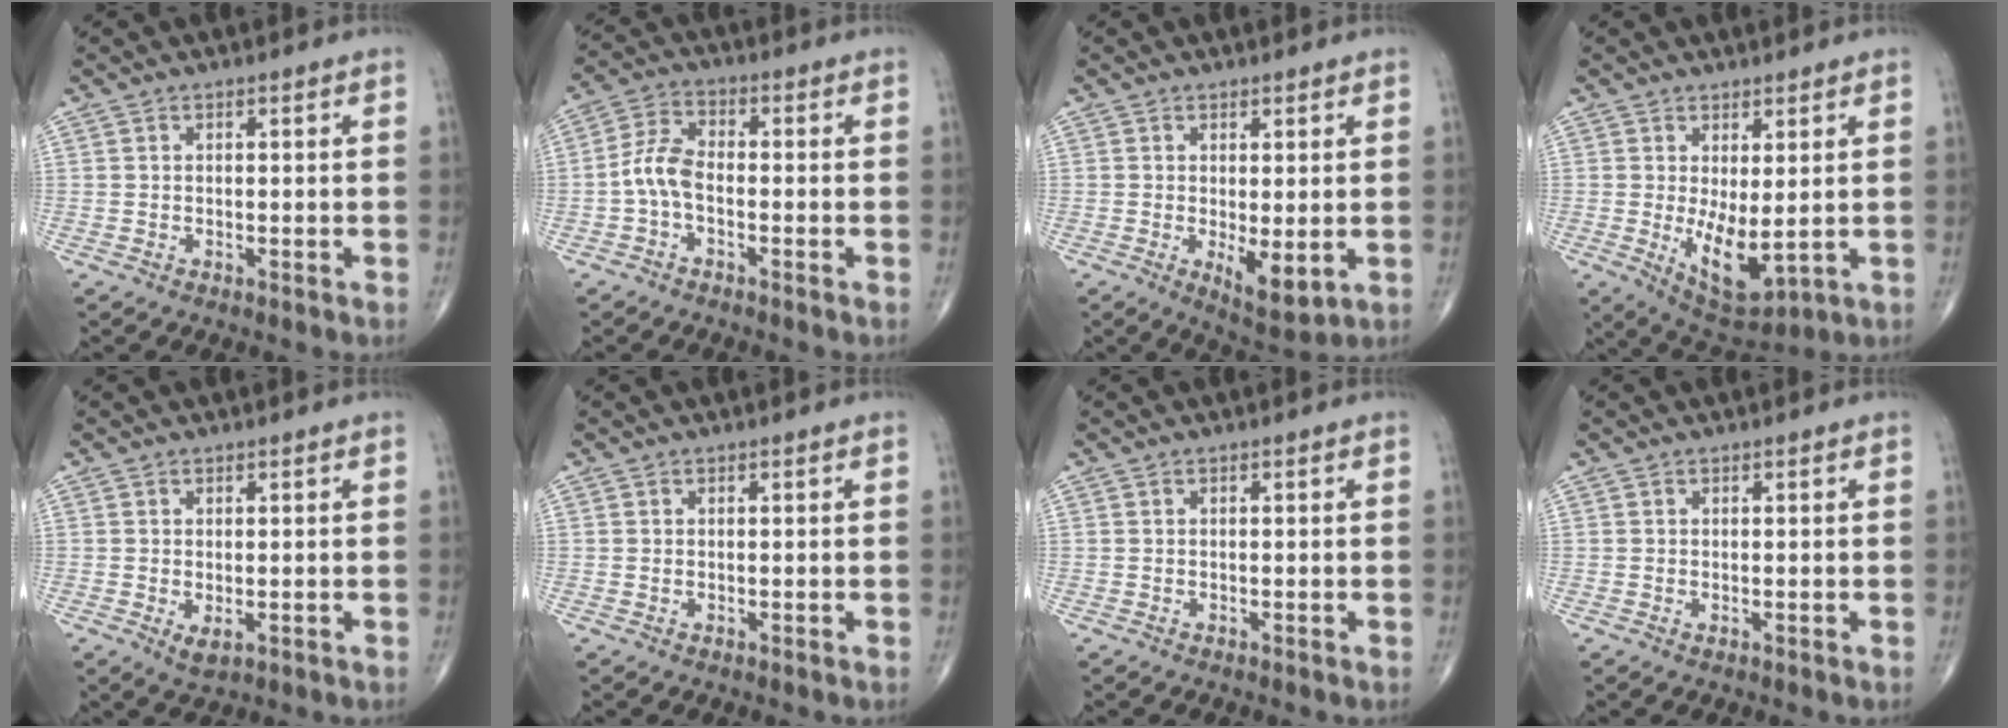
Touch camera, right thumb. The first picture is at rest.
{"total": 5.8, "force": [-1.6, 3.0, 4.7], "torque": [-0.098, 0.021, -0.040]}
{"total": 6.1, "force": [-0.8, 2.3, 5.5], "torque": [-0.082, -0.021, -0.003]}
{"total": 8.6, "force": [-0.3, 3.6, 7.8], "torque": [-0.119, -0.023, 0.016]}
{"total": 2.3, "force": [-0.4, 1.2, 1.9], "torque": [-0.030, -0.006, 0.001]}
{"total": 0.0}
{"total": 0.0}
{"total": 0.0}